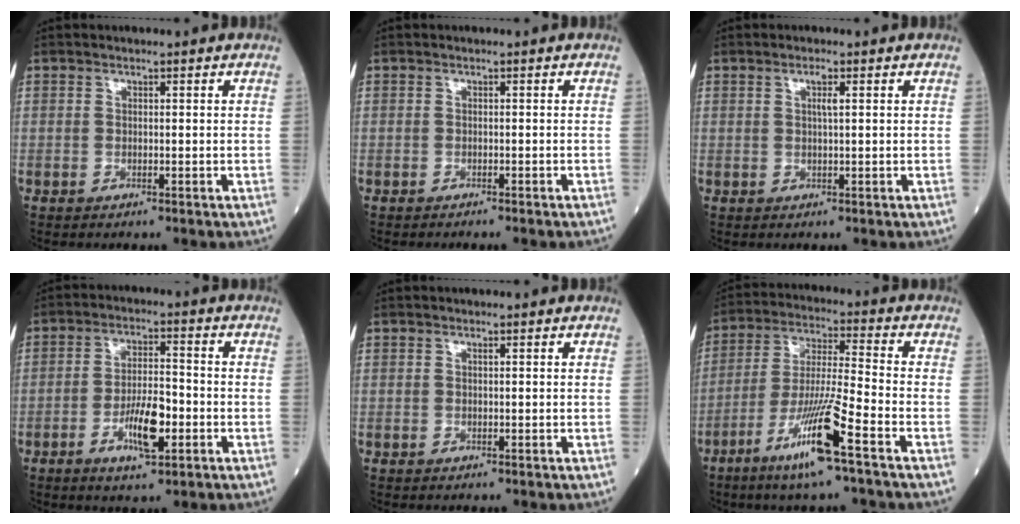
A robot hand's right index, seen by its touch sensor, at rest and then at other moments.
{"total": 2.3, "force": [-2.0, -0.1, 1.2], "torque": [-0.015, 0.001, -0.022]}
{"total": 1.5, "force": [0.5, 0.1, 1.4], "torque": [-0.028, 0.001, 0.007]}
{"total": 7.2, "force": [-2.8, 1.9, 6.4], "torque": [-0.121, 0.002, -0.048]}
{"total": 0.0}
{"total": 12.1, "force": [-6.7, -0.7, 10.1], "torque": [-0.196, -0.023, -0.129]}